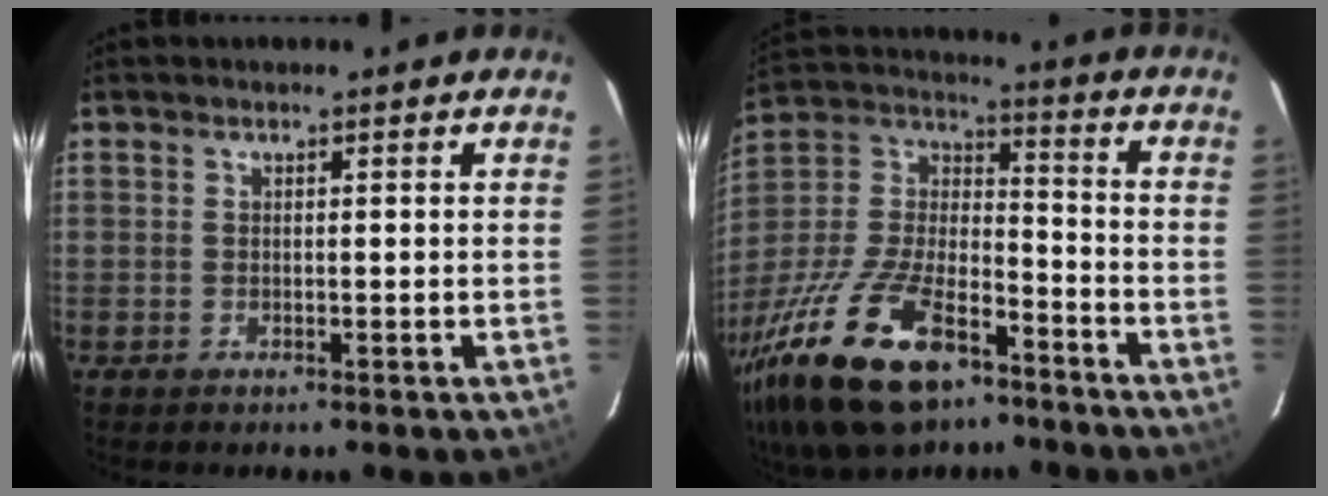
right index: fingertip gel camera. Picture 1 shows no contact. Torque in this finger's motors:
{"motor_torque": [1.59, -0.55, 1.05, 0.17]}